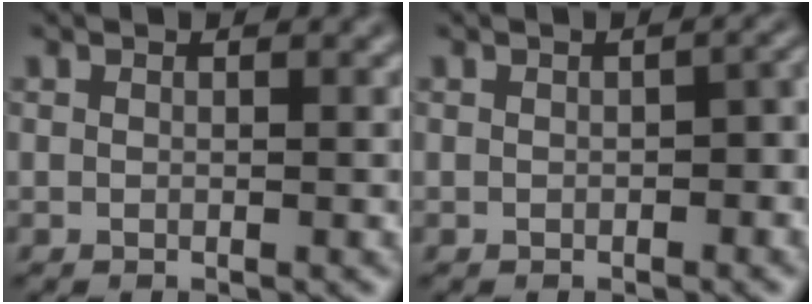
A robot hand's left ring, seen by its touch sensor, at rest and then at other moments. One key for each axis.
{"total": 1.9, "fx": -0.3, "fy": 1.0, "fz": 1.6, "tx": -0.020, "ty": 0.001, "tz": -0.004}